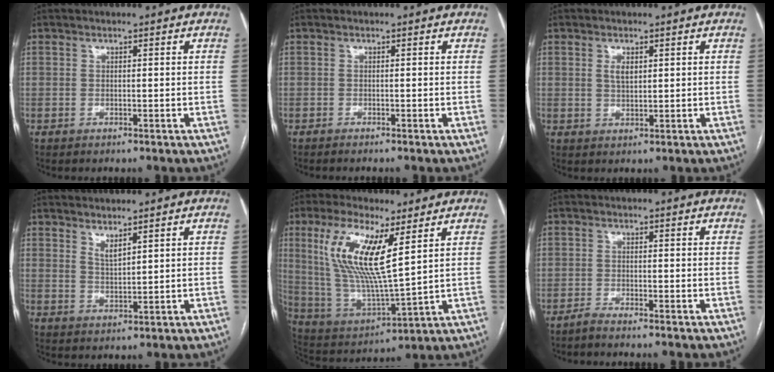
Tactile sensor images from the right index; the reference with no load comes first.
{"total": 1.1, "force": [-0.9, -0.2, 0.5], "torque": [-0.005, 0.001, -0.014]}
{"total": 2.2, "force": [0.8, 1.0, 1.8], "torque": [-0.036, 0.000, 0.018]}
{"total": 2.3, "force": [1.9, 0.3, 1.3], "torque": [-0.029, -0.015, 0.041]}
{"total": 15.0, "force": [5.8, 3.0, 13.6], "torque": [-0.294, -0.002, 0.115]}
{"total": 1.9, "force": [-1.7, -0.7, 0.6], "torque": [-0.013, -0.001, -0.035]}